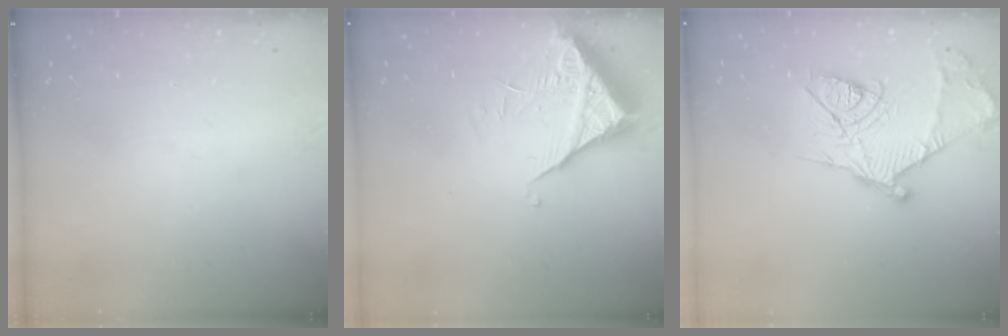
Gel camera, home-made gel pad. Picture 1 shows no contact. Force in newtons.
{"total": 6.0, "press": 6.0, "slide": 0.2}
{"total": 17.6, "press": 17.6, "slide": 1.2}